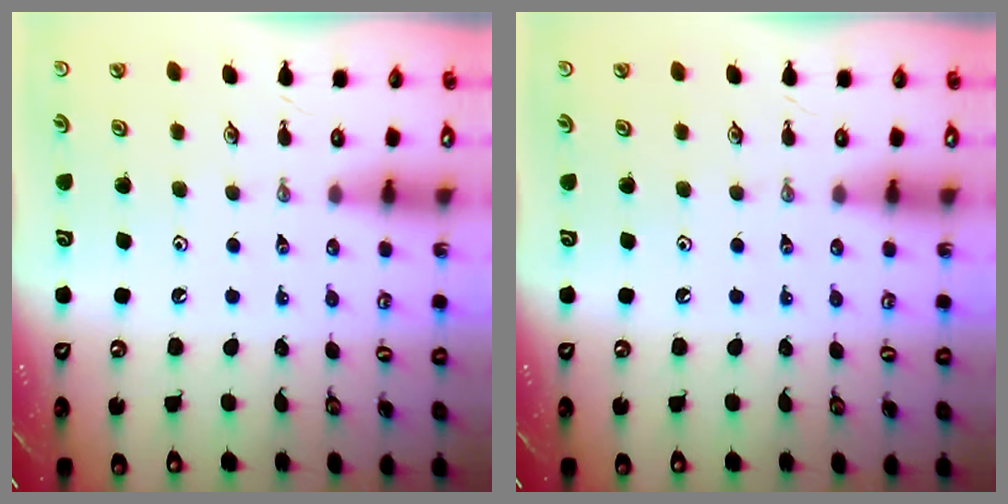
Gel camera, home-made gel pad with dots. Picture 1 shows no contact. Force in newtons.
{"total": 0.0}